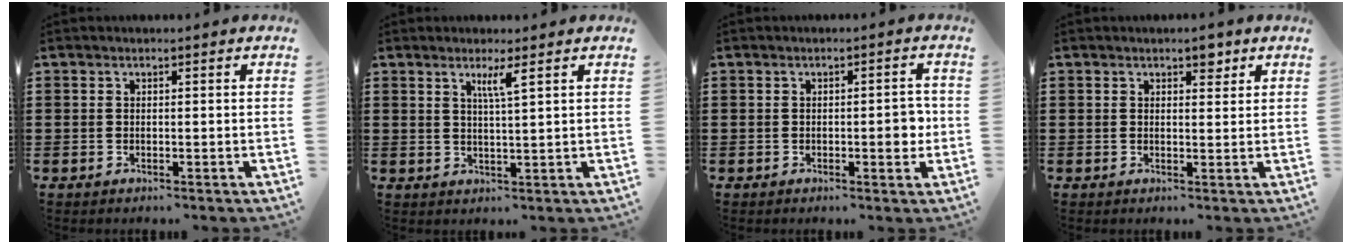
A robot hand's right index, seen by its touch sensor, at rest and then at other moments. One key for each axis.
{"total": 2.8, "fx": 1.7, "fy": -0.3, "fz": 2.2, "tx": -0.047, "ty": -0.006, "tz": 0.027}
{"total": 3.2, "fx": -0.4, "fy": 1.1, "fz": 3.0, "tx": -0.036, "ty": -0.004, "tz": -0.011}
{"total": 2.6, "fx": 1.9, "fy": 1.2, "fz": 1.4, "tx": -0.014, "ty": 0.000, "tz": 0.031}